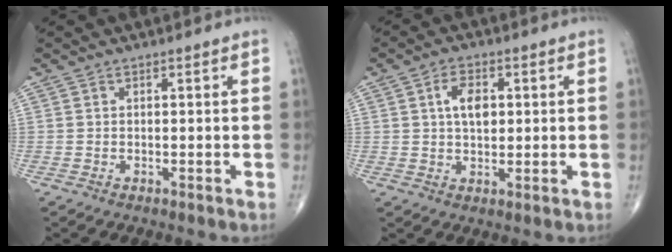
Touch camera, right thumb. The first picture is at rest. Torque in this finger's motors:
{"motor_torque": [0.91, 0.69, -0.04, -0.15, 0.04]}